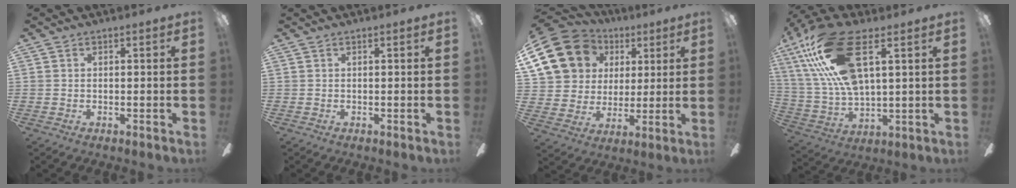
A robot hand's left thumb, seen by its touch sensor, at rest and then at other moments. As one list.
[{"total": 0.0}, {"total": 18.8, "force": [8.2, 15.4, 7.0], "torque": [-0.145, -0.030, 0.168]}, {"total": 21.7, "force": [10.3, 8.9, 16.9], "torque": [-0.368, -0.024, 0.174]}]